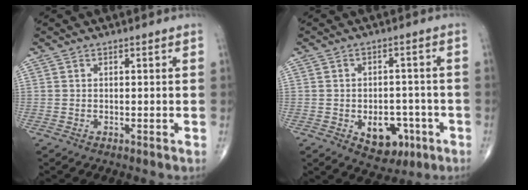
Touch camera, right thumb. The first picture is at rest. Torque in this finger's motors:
{"motor_torque": [1.31, 0.61, 0.46, -0.67, 0.03]}